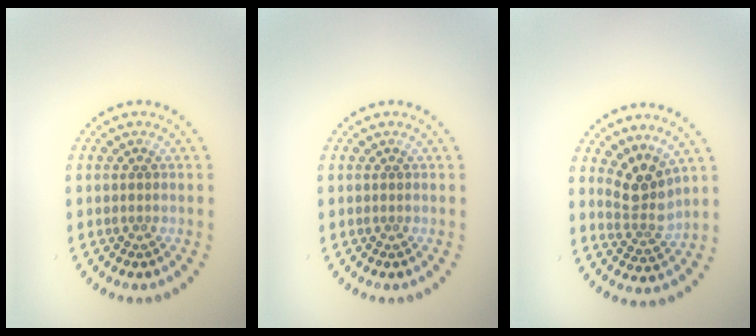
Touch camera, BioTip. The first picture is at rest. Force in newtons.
{"total": 0.0}
{"total": 3.1, "press": 2.3, "slide": 2.1}